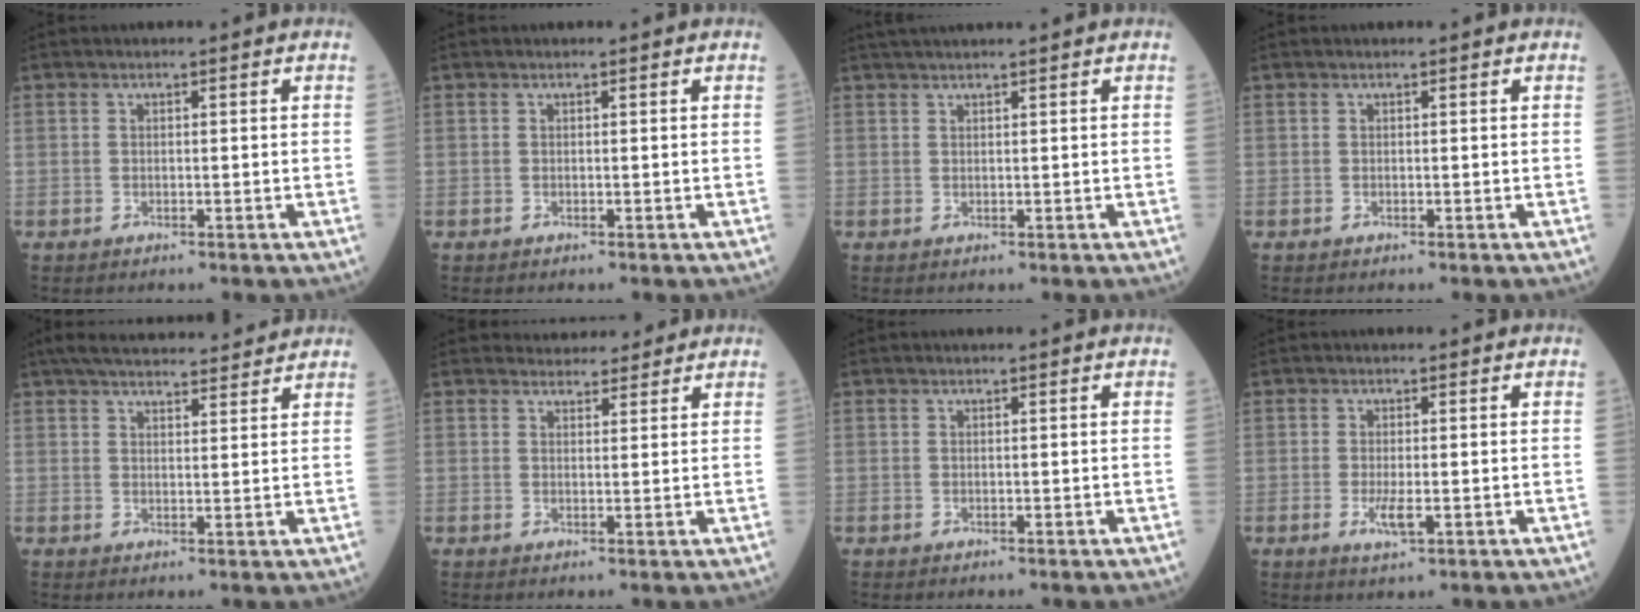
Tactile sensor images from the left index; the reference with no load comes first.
{"total": 0.0}
{"total": 5.1, "force": [4.5, -0.4, 2.4], "torque": [-0.032, 0.032, 0.074]}
{"total": 0.0}
{"total": 13.8, "force": [12.6, 2.3, 5.2], "torque": [-0.077, 0.036, 0.177]}
{"total": 3.7, "force": [3.4, 1.3, 0.2], "torque": [0.000, 0.010, 0.044]}
{"total": 0.0}
{"total": 2.9, "force": [-0.9, 0.7, 2.6], "torque": [-0.059, -0.006, -0.012]}